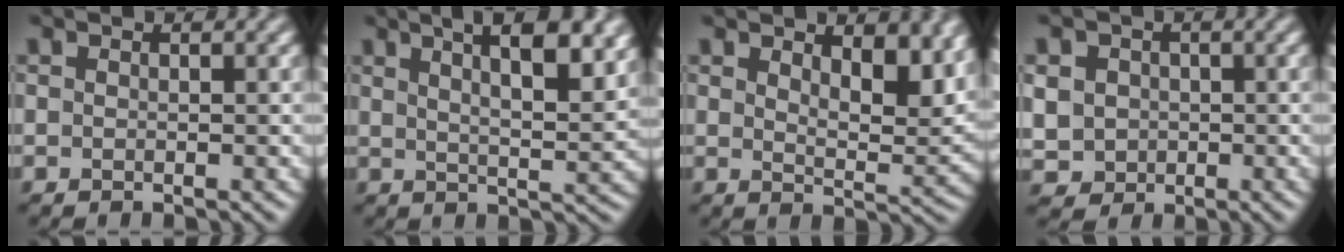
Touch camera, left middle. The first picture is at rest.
{"total": 10.6, "force": [5.9, 3.4, 8.1], "torque": [-0.068, 0.029, 0.053]}
{"total": 5.8, "force": [3.3, 2.3, 4.3], "torque": [-0.060, -0.009, 0.050]}
{"total": 4.6, "force": [0.6, 4.3, 1.8], "torque": [-0.045, 0.012, 0.006]}